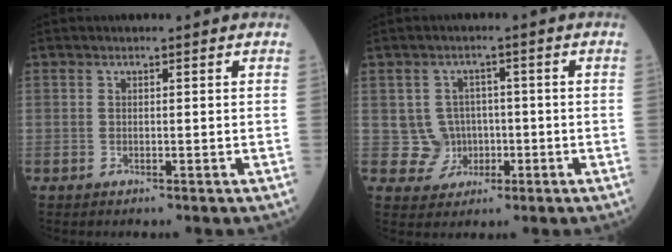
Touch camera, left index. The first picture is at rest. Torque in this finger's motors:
{"motor_torque": [0.10, 0.21, 0.01, -0.03]}